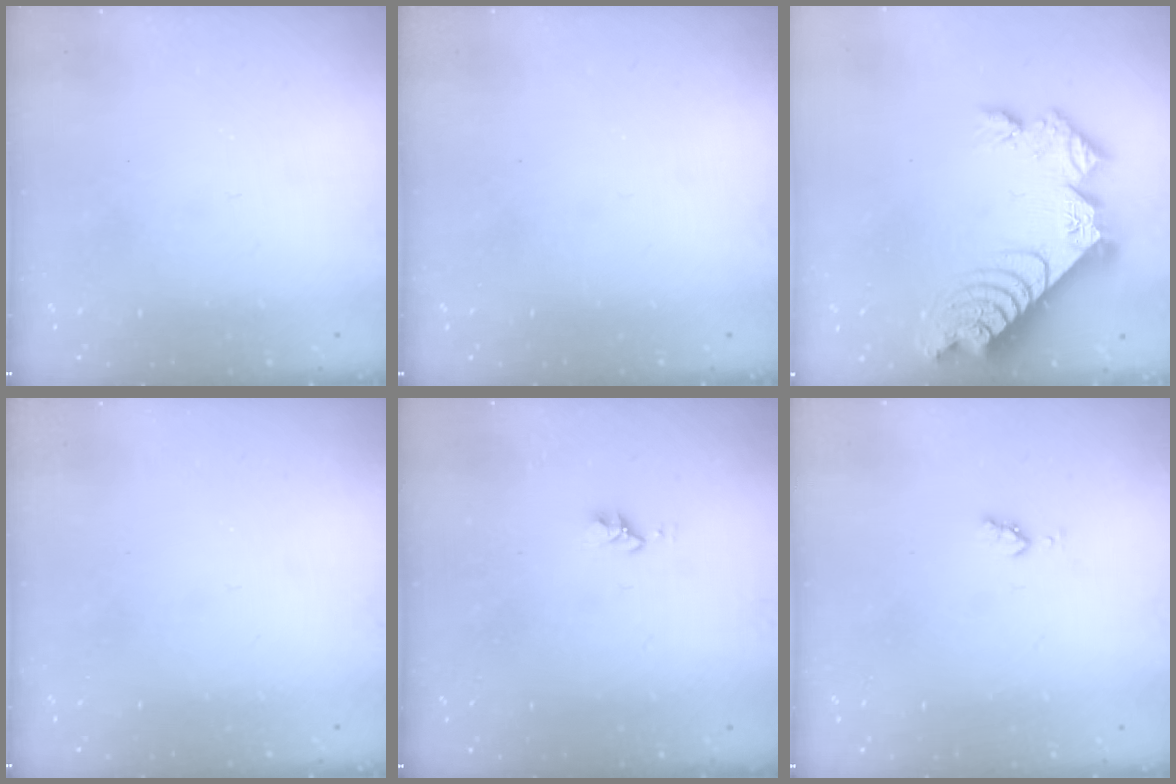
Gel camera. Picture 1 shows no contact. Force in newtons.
{"total": 0.0}
{"total": 15.0, "press": 15.0, "slide": 1.4}
{"total": 0.0}
{"total": 2.8, "press": 2.8, "slide": 0.4}
{"total": 3.6, "press": 3.5, "slide": 0.4}